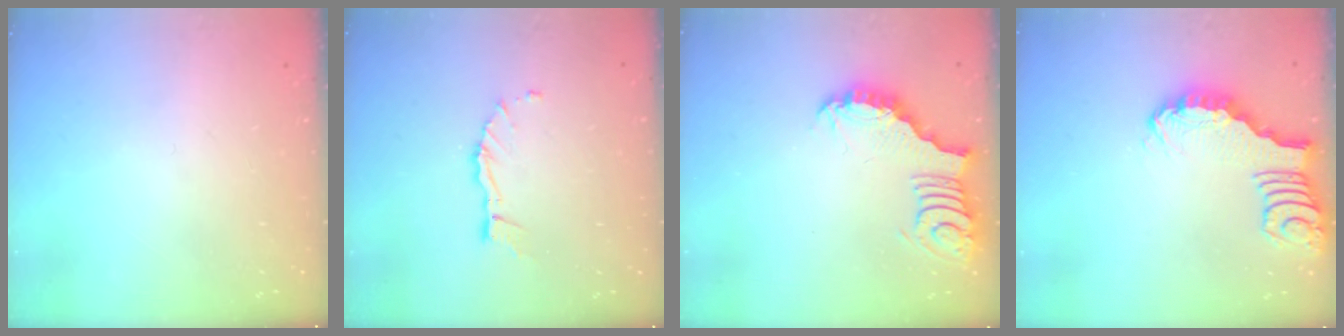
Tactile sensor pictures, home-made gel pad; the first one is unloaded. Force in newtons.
{"total": 5.1, "press": 5.1, "slide": 0.4}
{"total": 3.6, "press": 3.5, "slide": 0.6}
{"total": 2.7, "press": 2.7, "slide": 0.4}